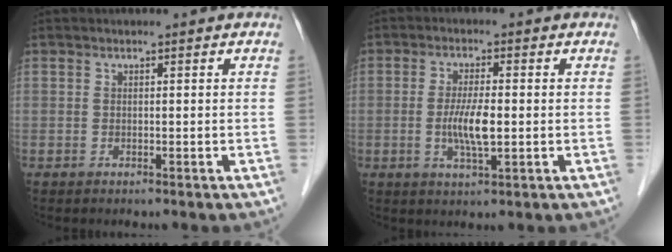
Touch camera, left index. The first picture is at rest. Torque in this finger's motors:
{"motor_torque": [0.98, 0.56, 0.24, 0.06]}